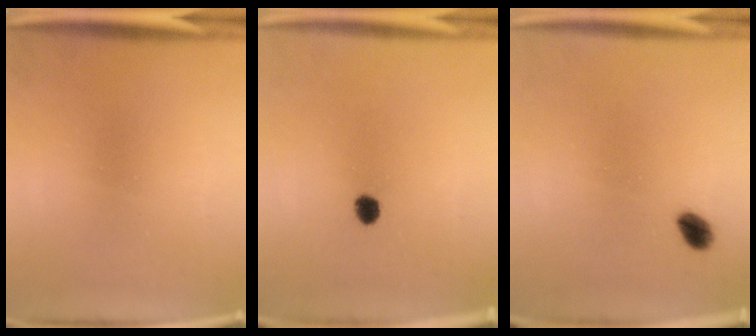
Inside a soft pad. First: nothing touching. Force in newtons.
{"total": 2.3}
{"total": 2.8}